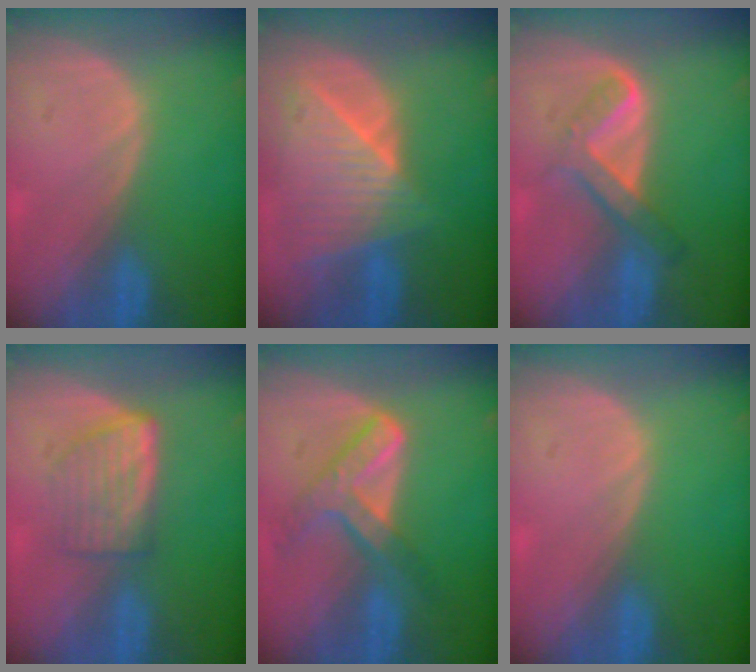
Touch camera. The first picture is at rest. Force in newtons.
{"total": 9.1, "press": 8.1, "slide": 4.1}
{"total": 5.8, "press": 5.2, "slide": 2.5}
{"total": 6.1, "press": 5.4, "slide": 2.7}
{"total": 7.2, "press": 6.2, "slide": 3.8}
{"total": 0.0}